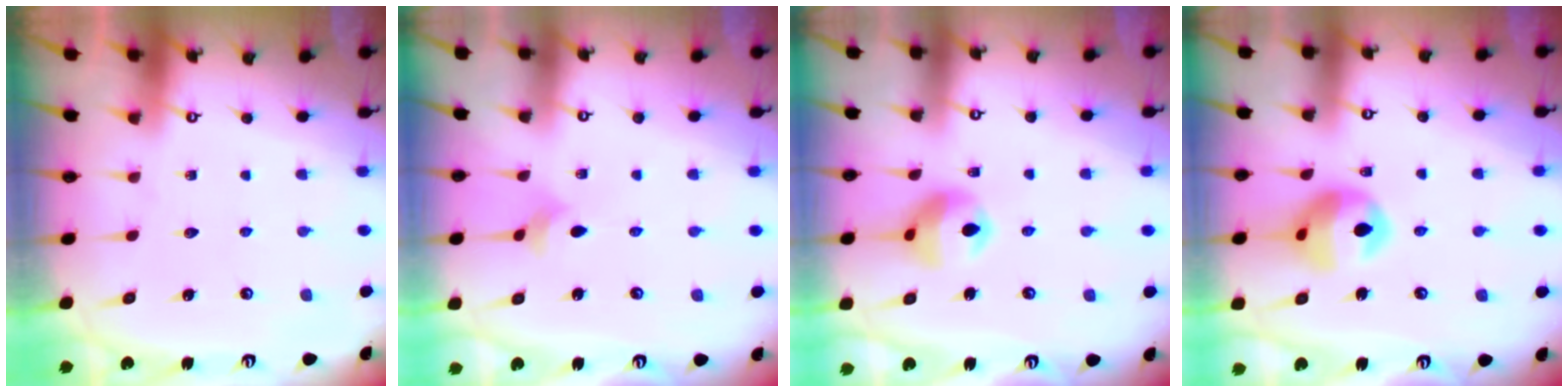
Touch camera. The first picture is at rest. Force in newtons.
{"total": 3.0, "press": 2.9, "slide": 0.5}
{"total": 11.0, "press": 10.9, "slide": 1.5}
{"total": 12.9, "press": 12.8, "slide": 1.6}